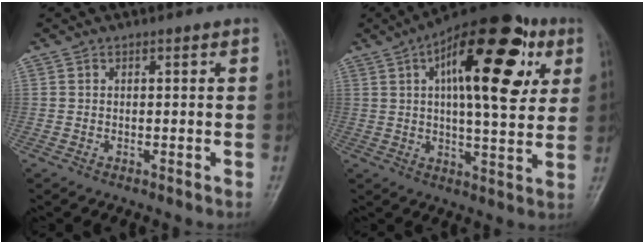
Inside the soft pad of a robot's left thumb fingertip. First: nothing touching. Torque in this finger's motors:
{"motor_torque": [0.79, 0.90, 2.15, -0.62, 0.28]}